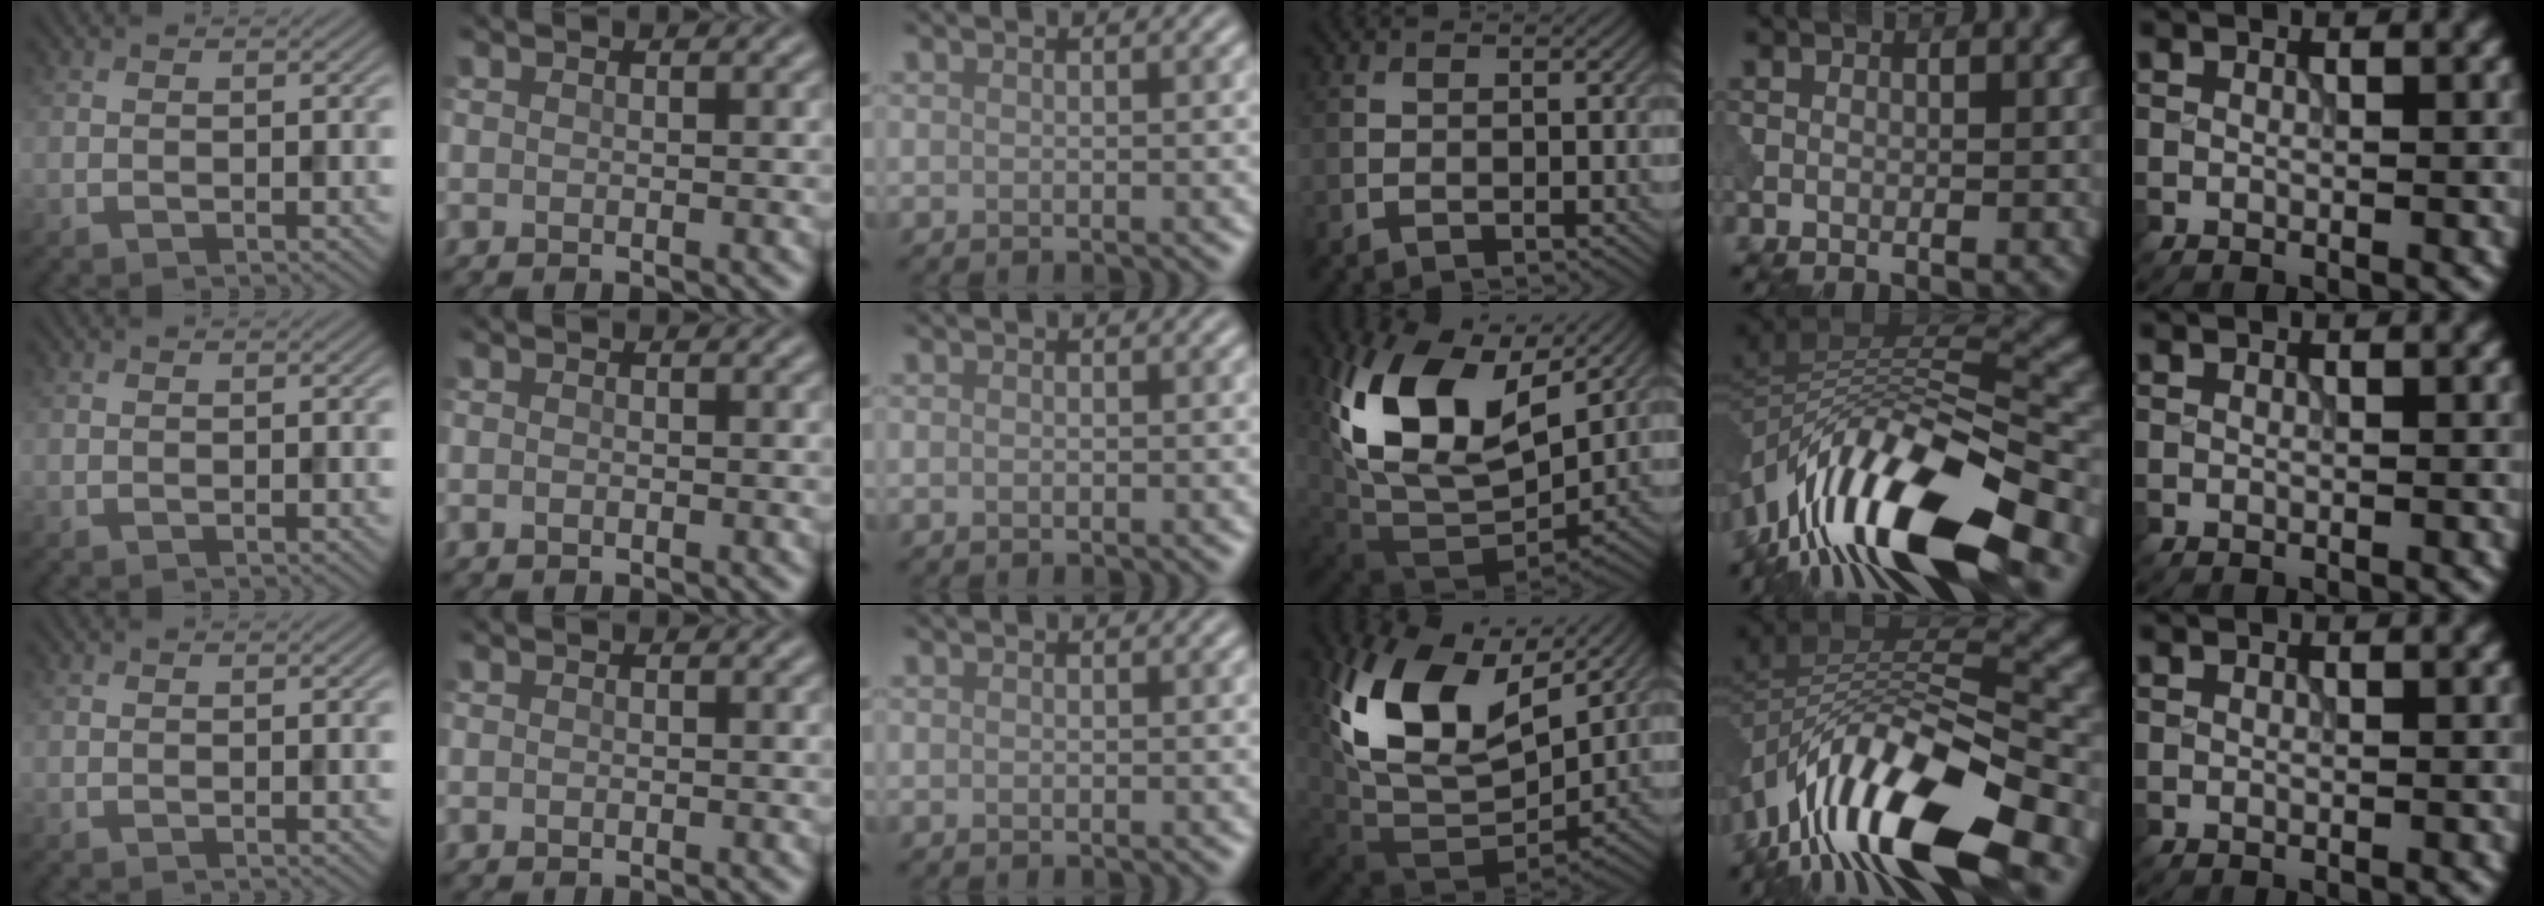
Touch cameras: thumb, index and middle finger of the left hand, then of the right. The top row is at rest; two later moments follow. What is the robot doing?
{"motion": "extract", "object": "peg toy"}